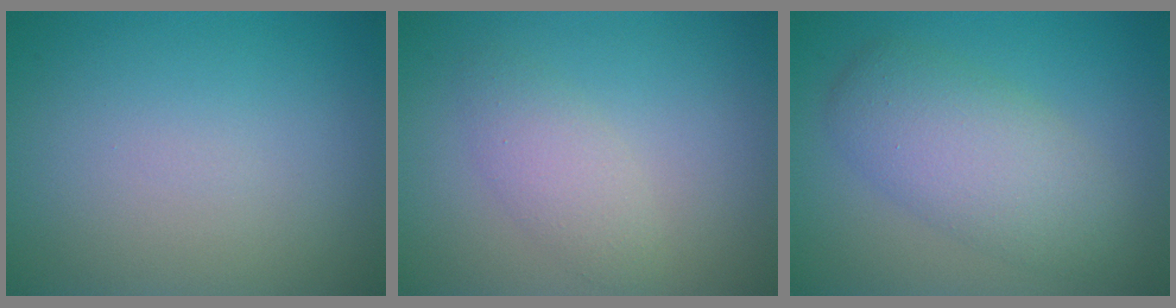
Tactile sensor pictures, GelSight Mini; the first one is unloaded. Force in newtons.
{"total": 2.3, "press": 2.3, "slide": 0.2}
{"total": 5.4, "press": 5.4, "slide": 0.1}